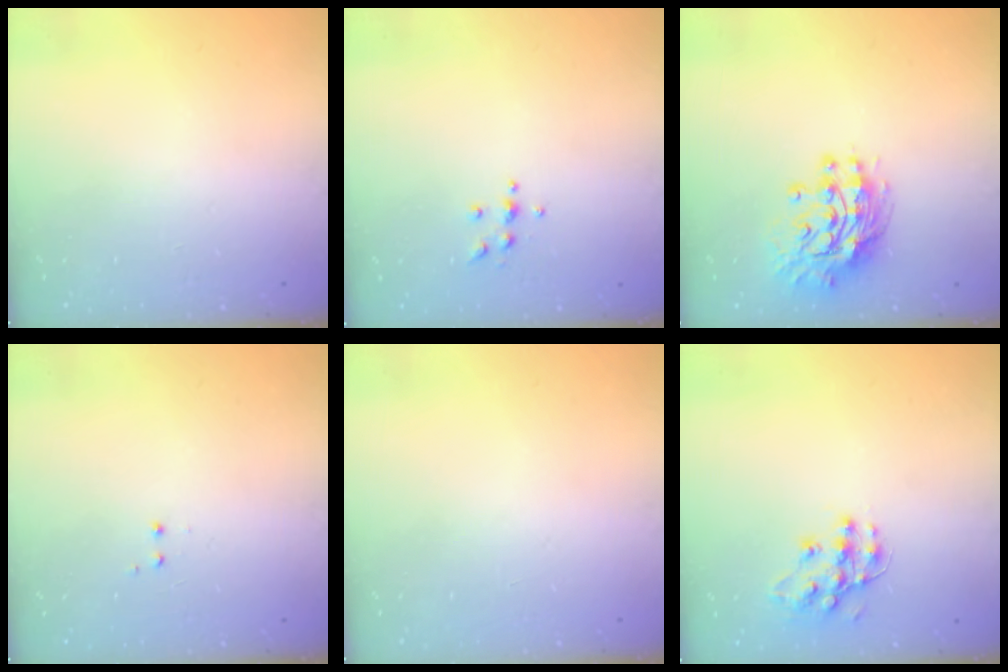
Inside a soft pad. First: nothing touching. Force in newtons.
{"total": 4.9, "press": 4.9, "slide": 0.7}
{"total": 12.5, "press": 12.4, "slide": 1.0}
{"total": 1.2, "press": 1.0, "slide": 0.6}
{"total": 0.0}
{"total": 11.3, "press": 11.3, "slide": 0.2}